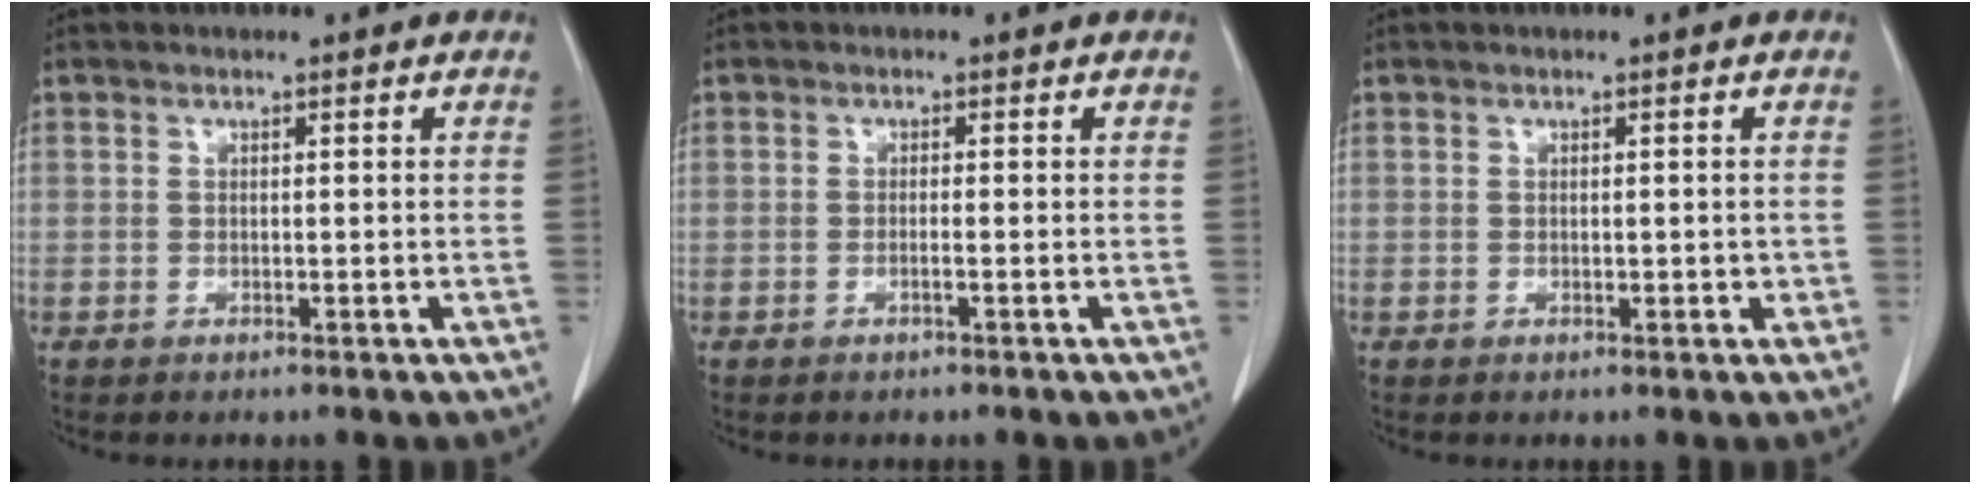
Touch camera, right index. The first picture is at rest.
{"total": 0.8, "force": [-0.4, -0.1, 0.7], "torque": [-0.014, 0.001, -0.007]}
{"total": 1.3, "force": [-0.1, 0.7, 1.1], "torque": [-0.016, -0.001, 0.001]}